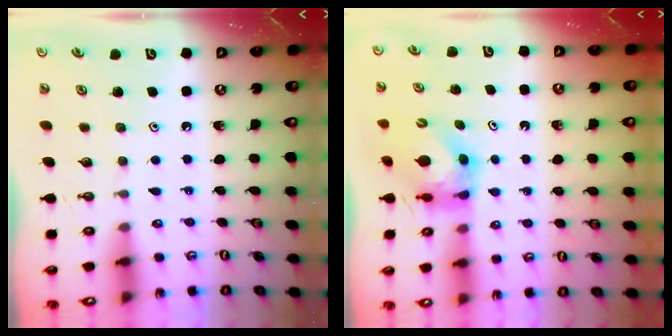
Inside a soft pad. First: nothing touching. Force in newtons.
{"total": 5.8, "press": 5.8, "slide": 0.6}